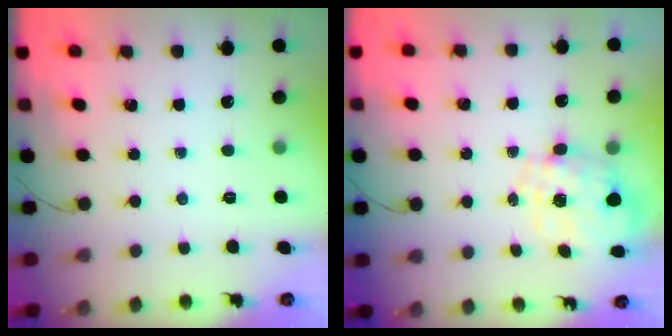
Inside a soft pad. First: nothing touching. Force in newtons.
{"total": 2.3, "press": 2.1, "slide": 1.0}